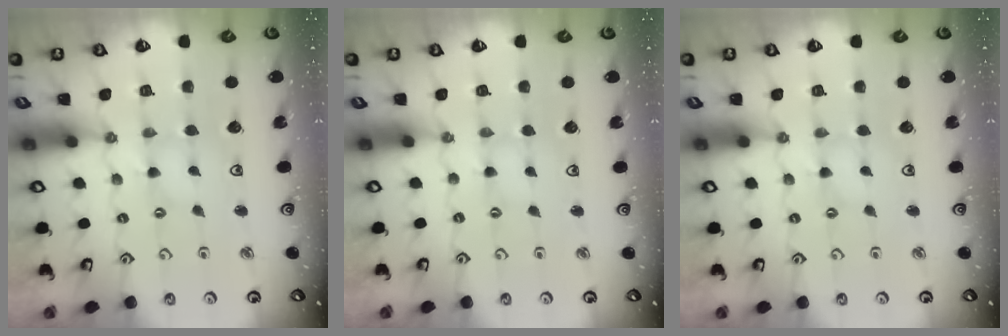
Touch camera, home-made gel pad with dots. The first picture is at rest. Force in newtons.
{"total": 0.0}
{"total": 0.0}